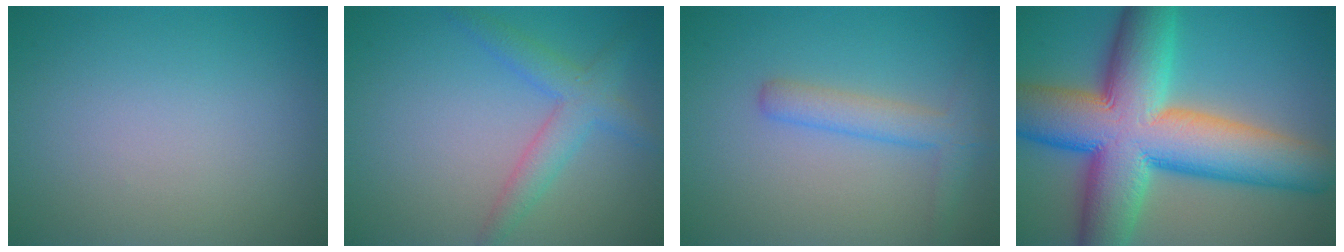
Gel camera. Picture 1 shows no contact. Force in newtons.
{"total": 2.4, "press": 2.4, "slide": 0.2}
{"total": 2.9, "press": 2.9, "slide": 0.2}
{"total": 15.9, "press": 15.9, "slide": 0.6}